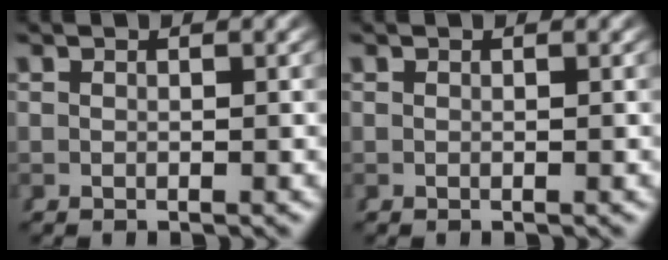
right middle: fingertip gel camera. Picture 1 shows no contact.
{"total": 0.0}